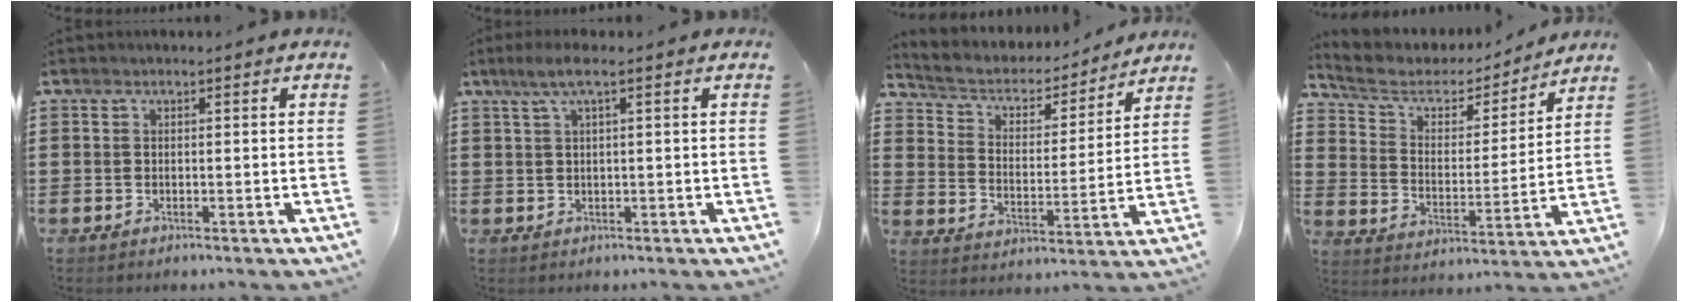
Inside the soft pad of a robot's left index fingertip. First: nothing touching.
{"total": 2.8, "force": [1.0, 0.3, 2.6], "torque": [-0.060, 0.000, 0.014]}
{"total": 4.0, "force": [3.3, 1.8, 1.1], "torque": [-0.045, -0.023, 0.047]}
{"total": 5.2, "force": [4.1, 2.7, 1.7], "torque": [-0.063, -0.020, 0.063]}